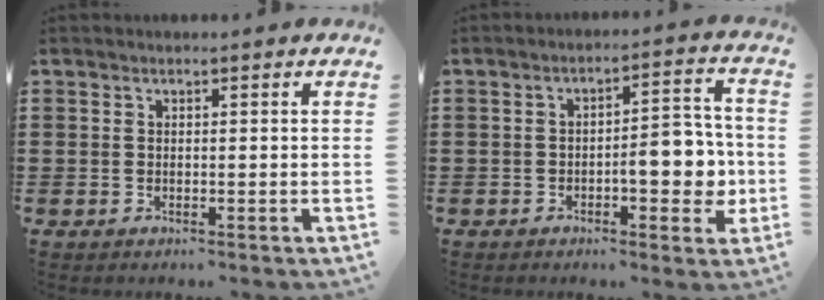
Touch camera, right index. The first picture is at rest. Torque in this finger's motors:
{"motor_torque": [0.89, 0.35, 0.46, 0.13]}